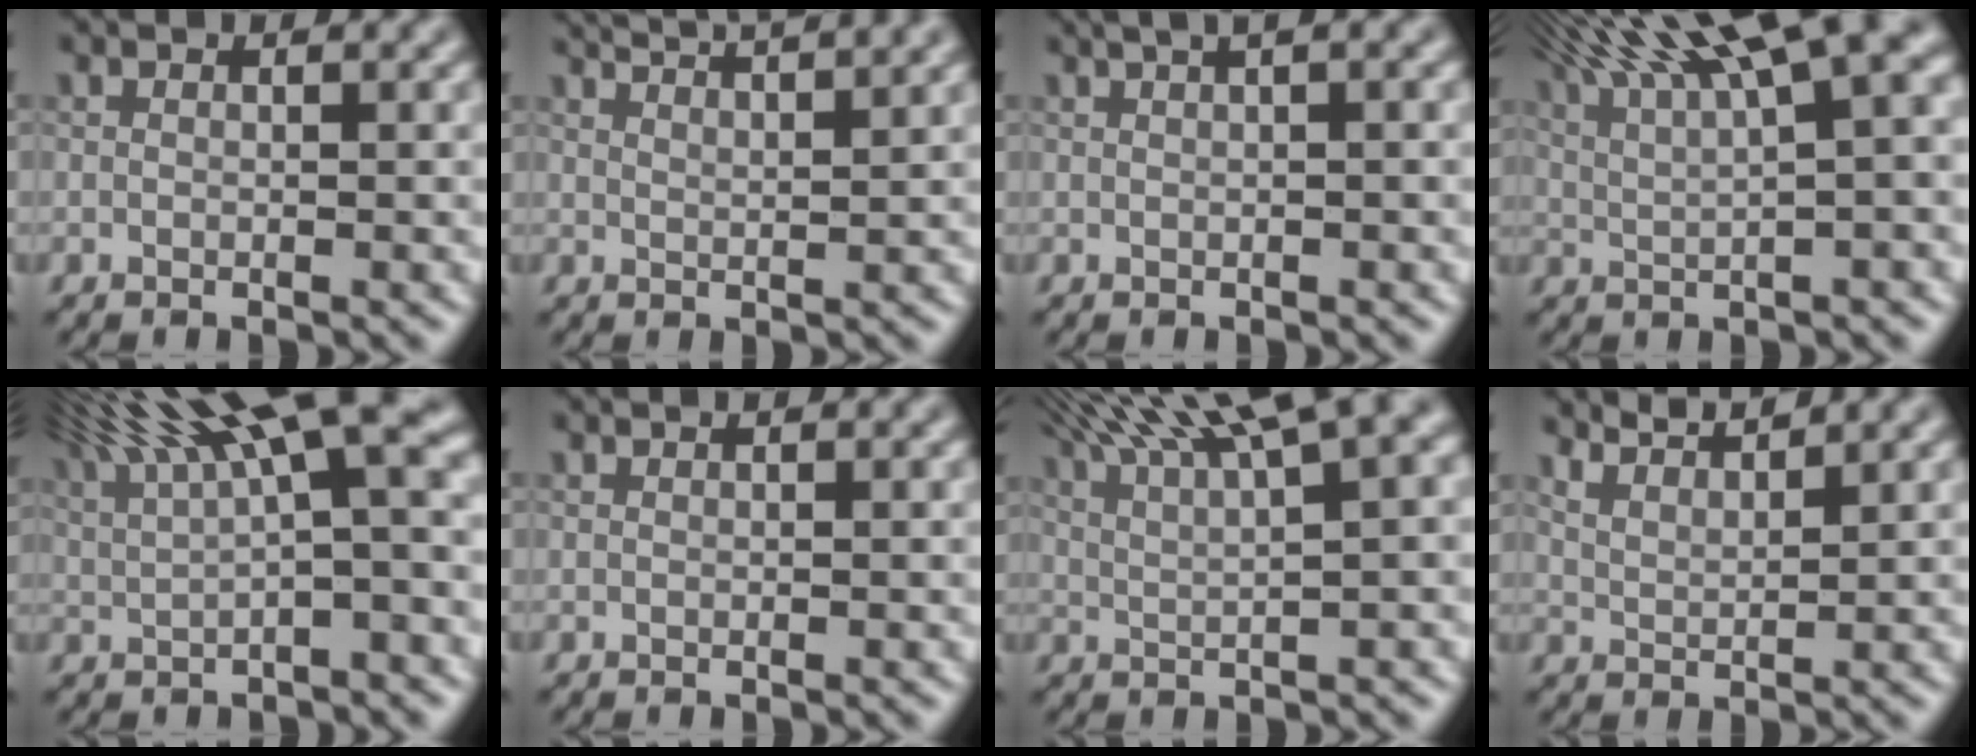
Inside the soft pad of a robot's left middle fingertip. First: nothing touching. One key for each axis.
{"total": 6.6, "fx": 5.3, "fy": 1.9, "fz": 3.4, "tx": -0.025, "ty": 0.039, "tz": 0.044}
{"total": 4.9, "fx": 2.6, "fy": 2.1, "fz": 3.6, "tx": -0.024, "ty": 0.027, "tz": 0.014}
{"total": 12.9, "fx": 7.3, "fy": 3.6, "fz": 10.0, "tx": -0.138, "ty": 0.038, "tz": 0.102}
{"total": 11.1, "fx": 5.3, "fy": 2.8, "fz": 9.4, "tx": -0.147, "ty": 0.031, "tz": 0.089}
{"total": 0.0}
{"total": 10.4, "fx": 6.6, "fy": 2.5, "fz": 7.6, "tx": -0.098, "ty": 0.035, "tz": 0.085}
{"total": 3.8, "fx": 3.6, "fy": 0.5, "fz": 1.1, "tx": -0.010, "ty": 0.007, "tz": 0.046}